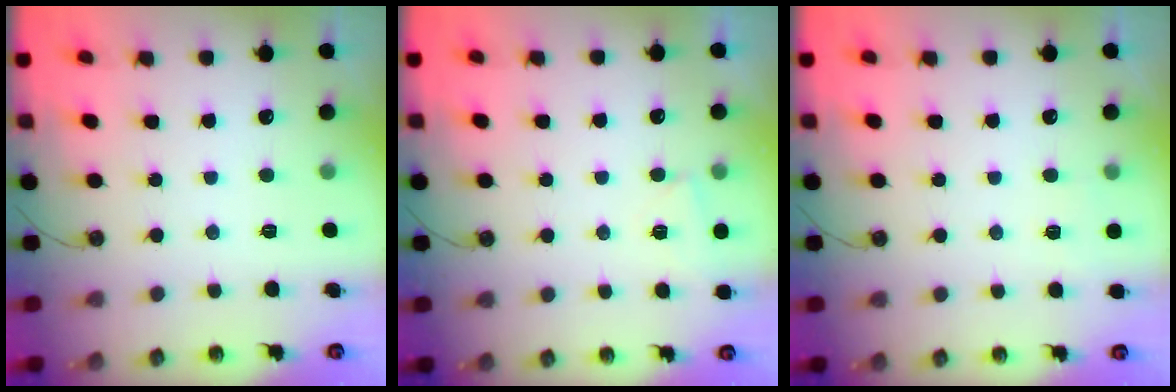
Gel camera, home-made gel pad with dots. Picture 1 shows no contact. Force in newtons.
{"total": 3.8, "press": 3.2, "slide": 2.0}
{"total": 2.8, "press": 2.3, "slide": 1.5}